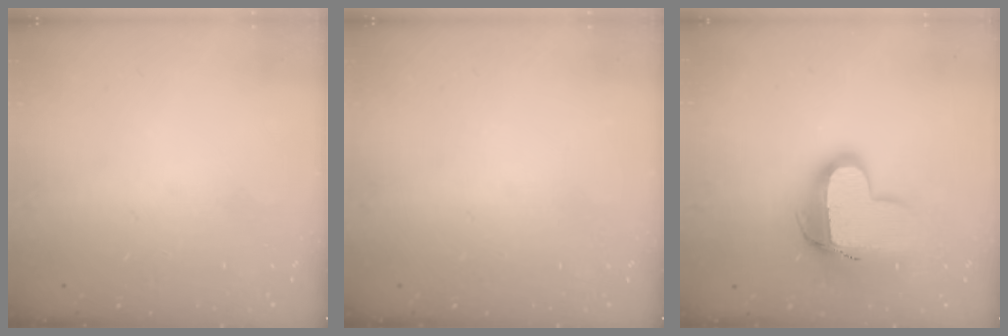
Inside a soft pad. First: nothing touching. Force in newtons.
{"total": 0.0}
{"total": 14.0, "press": 13.9, "slide": 1.4}